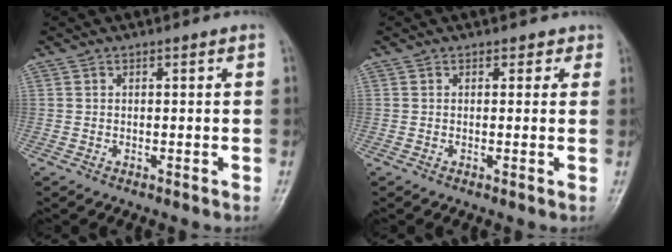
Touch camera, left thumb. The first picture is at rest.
{"total": 1.5, "force": [0.8, 1.2, 0.4], "torque": [0.015, -0.002, 0.002]}